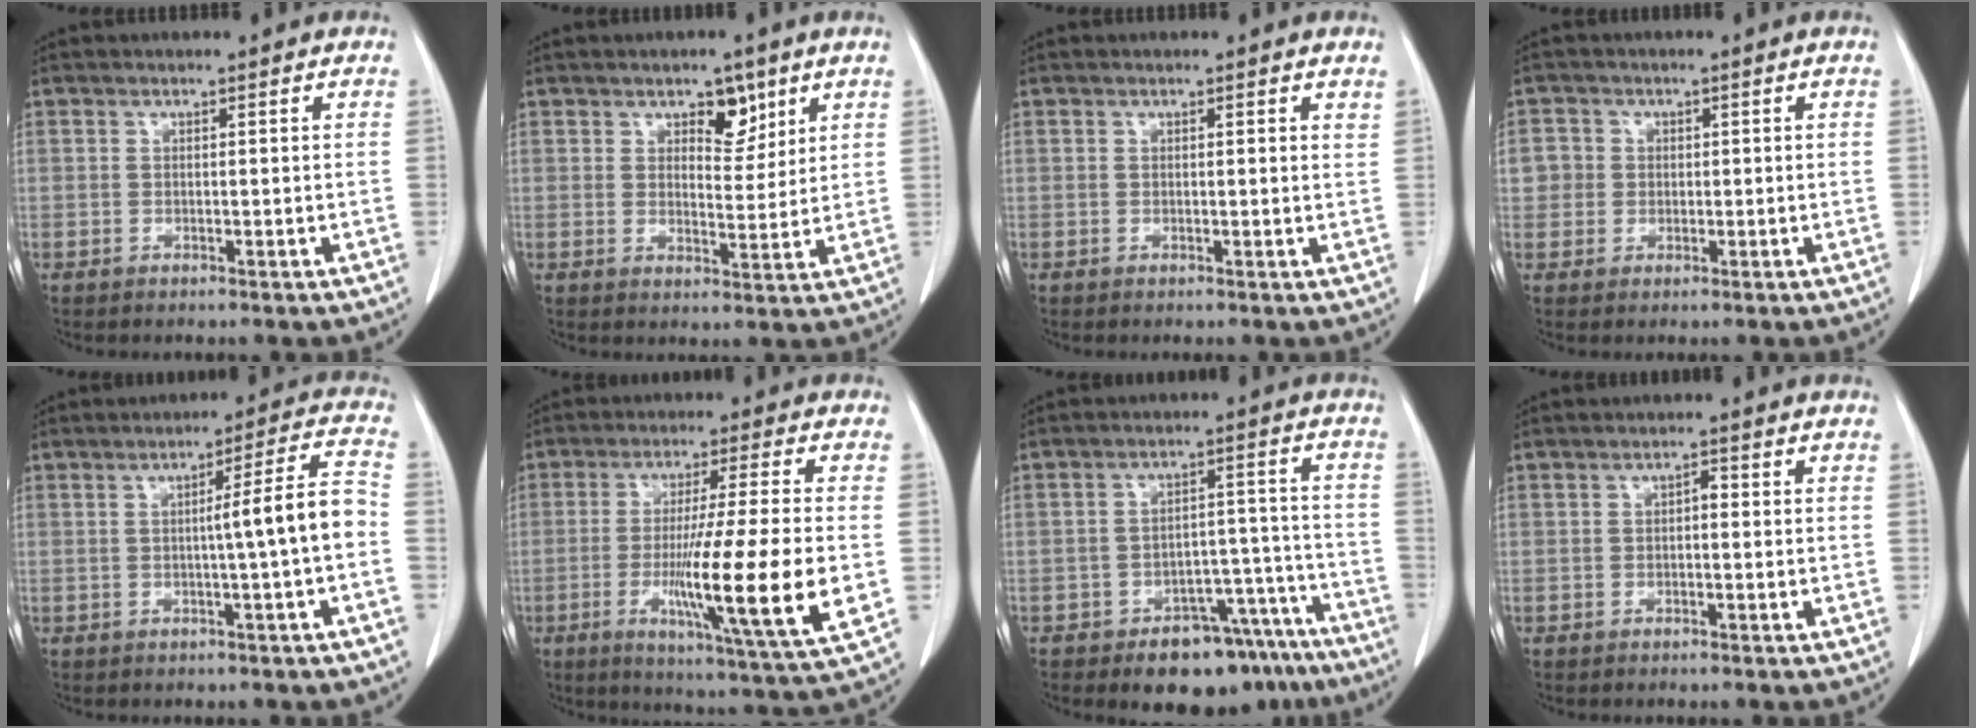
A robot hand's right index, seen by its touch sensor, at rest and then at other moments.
{"total": 4.8, "force": [2.9, 2.5, 2.9], "torque": [-0.034, -0.002, 0.044]}
{"total": 1.0, "force": [0.8, 0.1, 0.6], "torque": [-0.008, -0.001, 0.005]}
{"total": 3.2, "force": [0.3, 3.2, 0.2], "torque": [0.011, 0.009, 0.003]}
{"total": 7.0, "force": [-1.2, -0.8, 6.9], "torque": [-0.097, 0.013, -0.016]}
{"total": 17.2, "force": [-3.2, -0.8, 16.8], "torque": [-0.279, -0.031, -0.056]}
{"total": 12.3, "force": [-9.1, 6.0, 5.7], "torque": [-0.038, 0.047, -0.128]}
{"total": 1.2, "force": [-0.1, 0.6, 1.0], "torque": [-0.014, 0.004, -0.003]}